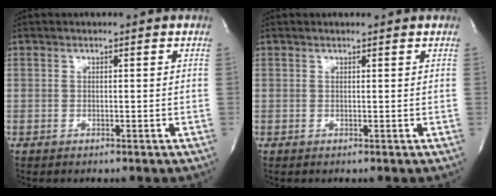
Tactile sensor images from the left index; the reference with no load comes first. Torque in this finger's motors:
{"motor_torque": [0.16, -0.11, -0.15, 0.00]}